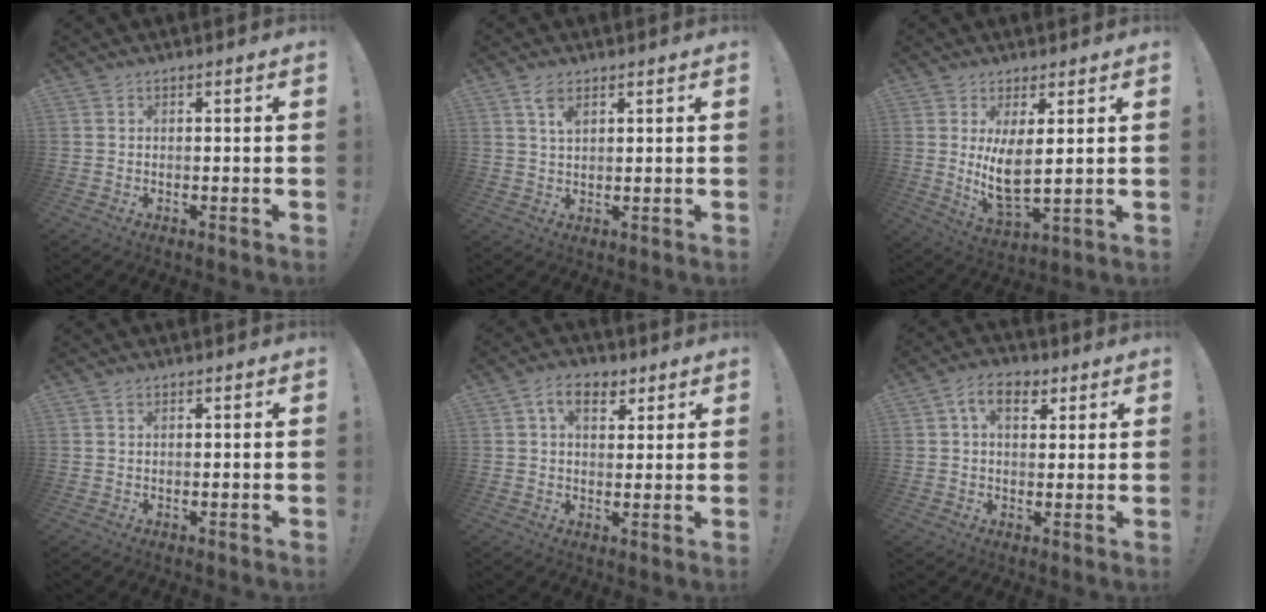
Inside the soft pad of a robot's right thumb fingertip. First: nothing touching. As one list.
[{"total": 4.2, "force": [2.4, 2.0, 2.9], "torque": [-0.038, -0.012, 0.040]}, {"total": 9.2, "force": [2.9, 3.1, 8.2], "torque": [-0.141, -0.033, 0.052]}, {"total": 0.7, "force": [0.4, 0.4, 0.3], "torque": [0.000, -0.003, 0.007]}, {"total": 8.1, "force": [3.6, 5.2, 5.0], "torque": [-0.075, 0.002, 0.068]}, {"total": 8.0, "force": [3.1, 5.1, 5.4], "torque": [-0.088, 0.006, 0.058]}]